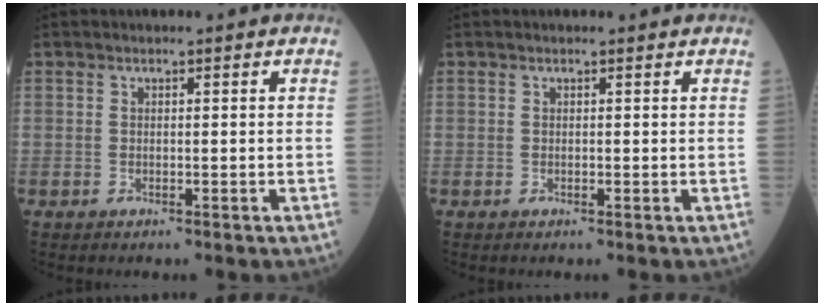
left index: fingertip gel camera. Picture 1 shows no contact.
{"total": 0.0}